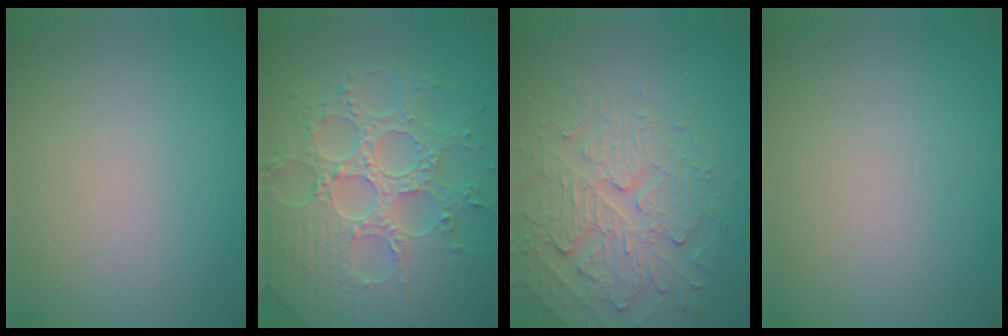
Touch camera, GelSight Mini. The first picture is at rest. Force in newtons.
{"total": 8.2, "press": 6.0, "slide": 5.5}
{"total": 4.8, "press": 4.1, "slide": 2.3}
{"total": 0.0}